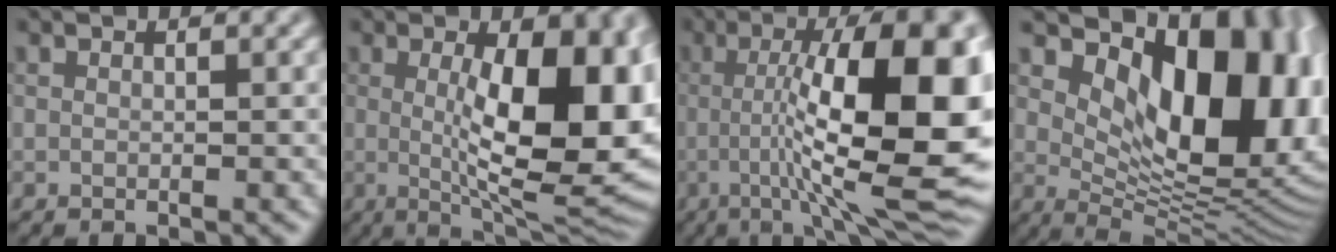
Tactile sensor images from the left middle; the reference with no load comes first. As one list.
[{"total": 12.8, "force": [0.8, 4.6, 11.9], "torque": [-0.156, -0.005, 0.015]}, {"total": 14.8, "force": [-0.8, 3.4, 14.4], "torque": [-0.207, 0.022, -0.014]}, {"total": 14.3, "force": [4.2, 7.8, 11.3], "torque": [-0.137, -0.007, 0.078]}]